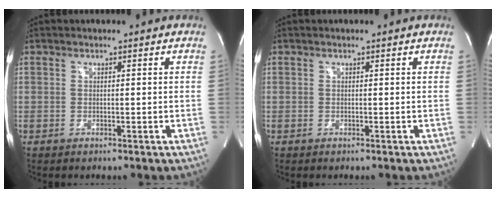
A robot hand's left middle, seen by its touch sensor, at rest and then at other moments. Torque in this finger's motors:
{"motor_torque": [0.07, 0.22, -0.12, 0.00]}